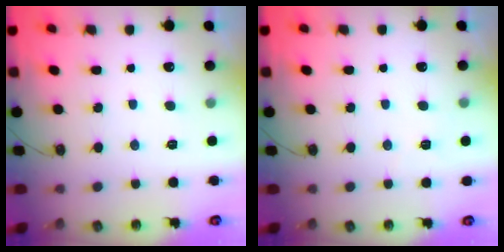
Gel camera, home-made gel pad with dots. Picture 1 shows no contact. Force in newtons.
{"total": 3.0, "press": 2.1, "slide": 2.2}